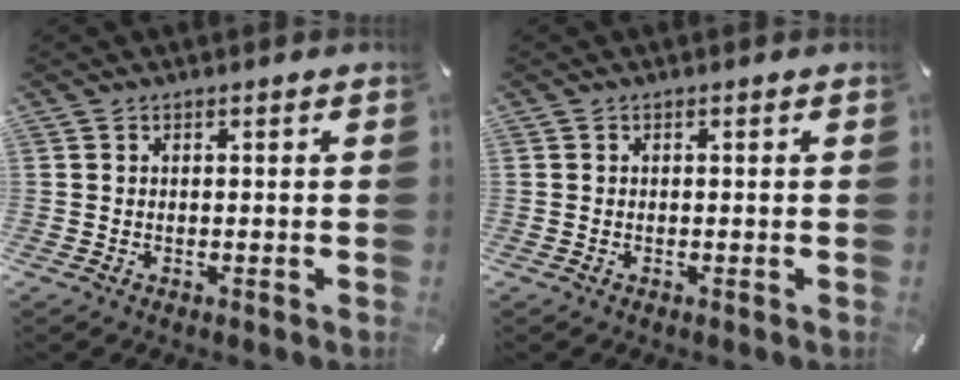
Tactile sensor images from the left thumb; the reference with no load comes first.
{"total": 0.0}